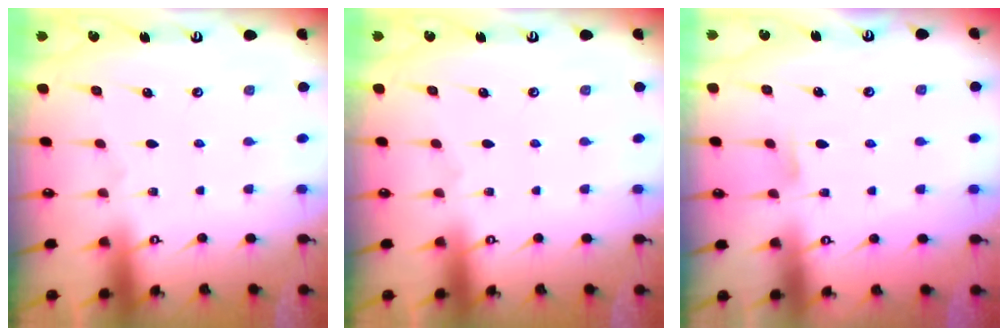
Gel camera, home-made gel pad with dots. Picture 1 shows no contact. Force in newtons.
{"total": 0.0}
{"total": 3.9, "press": 3.8, "slide": 0.4}